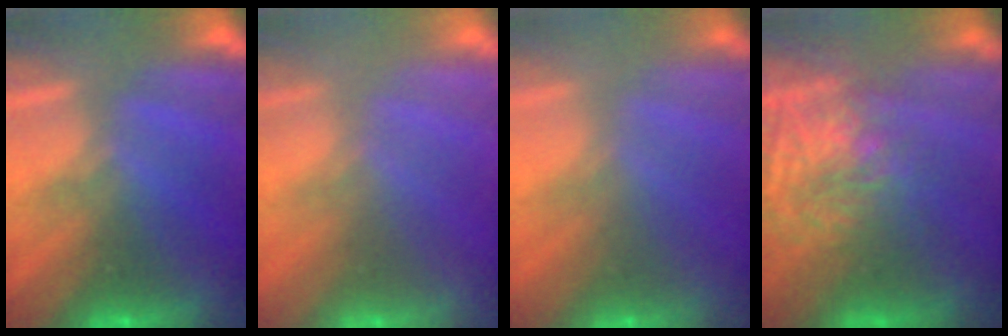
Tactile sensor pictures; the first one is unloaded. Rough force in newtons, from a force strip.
{"total": 2.5}
{"total": 2.3}
{"total": 7.6}